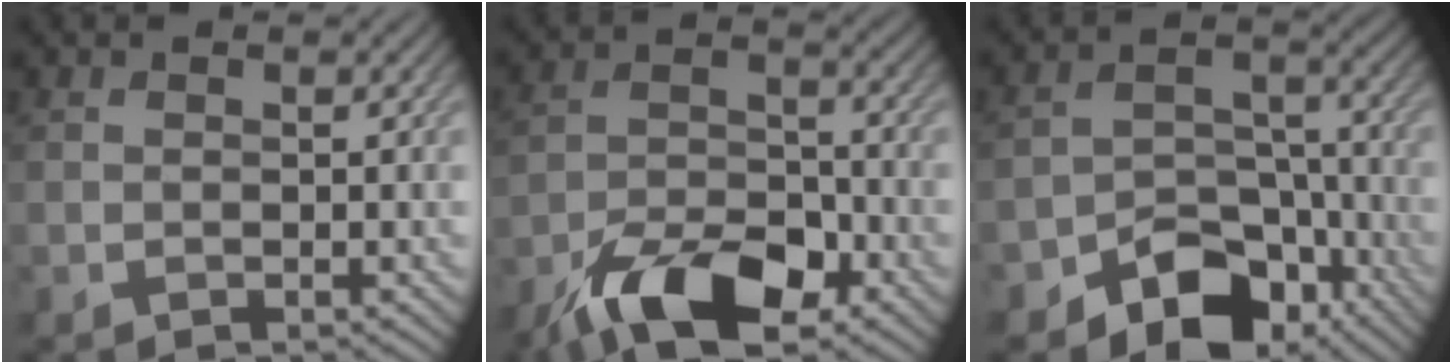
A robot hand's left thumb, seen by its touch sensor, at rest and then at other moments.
{"total": 11.3, "force": [-7.5, 4.7, 7.0], "torque": [-0.127, 0.000, -0.149]}
{"total": 9.5, "force": [-6.3, 5.9, 4.0], "torque": [-0.048, -0.004, -0.112]}